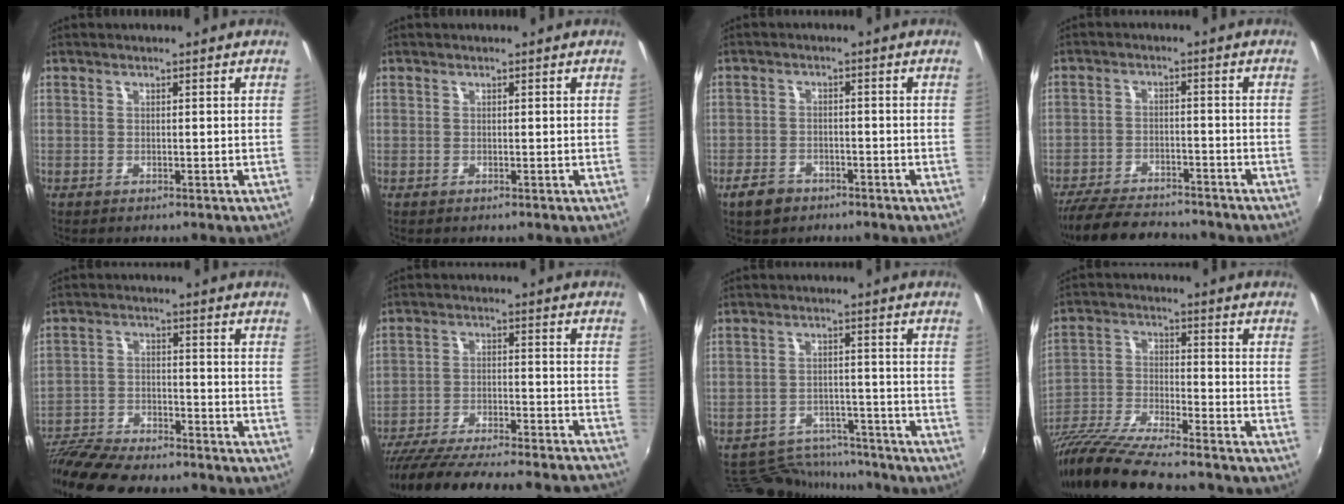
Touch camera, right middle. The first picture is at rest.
{"total": 0.0}
{"total": 4.7, "force": [-3.3, 2.8, 1.7], "torque": [-0.054, 0.003, -0.054]}
{"total": 14.3, "force": [-12.3, 4.5, 5.7], "torque": [-0.141, -0.009, -0.191]}
{"total": 16.4, "force": [-14.2, 3.7, 7.2], "torque": [-0.160, -0.025, -0.241]}
{"total": 31.7, "force": [-28.5, 4.4, 13.2], "torque": [-0.230, -0.047, -0.396]}
{"total": 12.5, "force": [-11.4, 4.6, 2.4], "torque": [-0.067, 0.024, -0.157]}
{"total": 18.3, "force": [-15.4, 2.3, 9.6], "torque": [-0.189, -0.043, -0.266]}